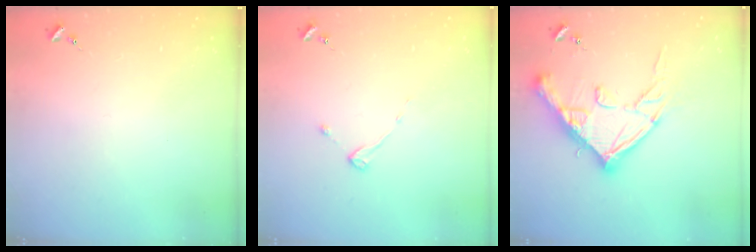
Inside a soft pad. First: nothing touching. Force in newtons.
{"total": 2.6, "press": 2.5, "slide": 0.4}
{"total": 19.6, "press": 19.5, "slide": 2.0}